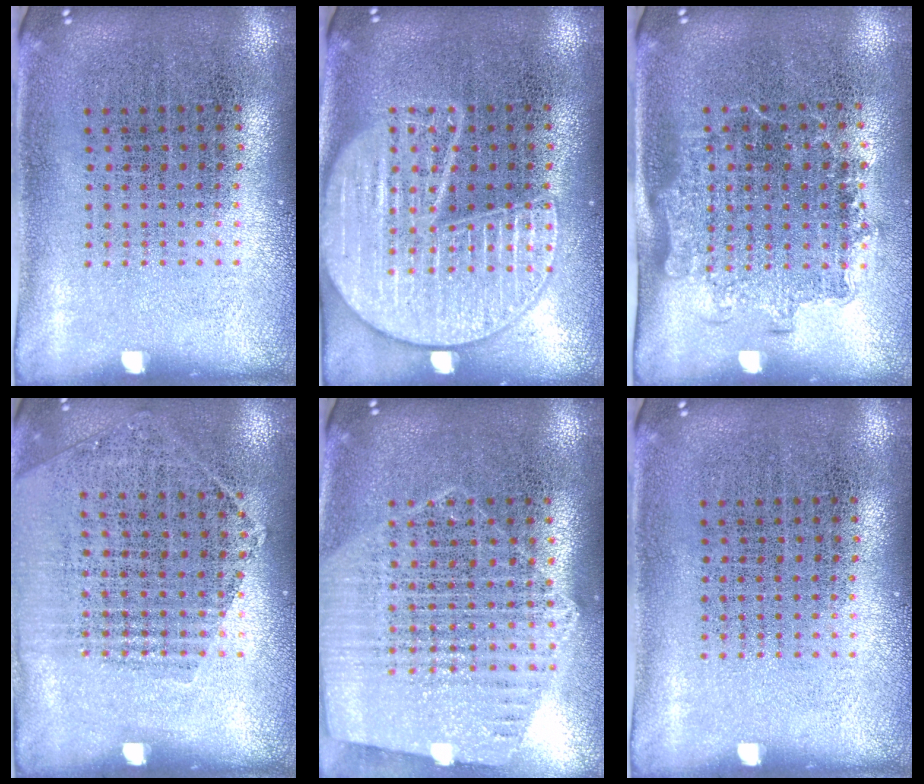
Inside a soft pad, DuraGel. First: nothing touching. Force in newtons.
{"total": 3.5, "press": 3.5, "slide": 0.4}
{"total": 1.4, "press": 1.2, "slide": 0.8}
{"total": 1.2, "press": 1.0, "slide": 0.5}
{"total": 1.2, "press": 1.2, "slide": 0.1}
{"total": 0.0}